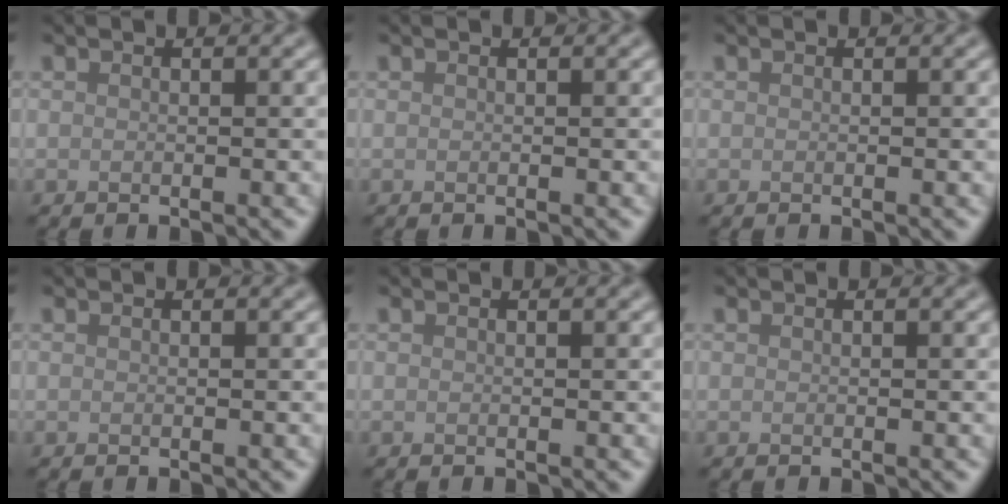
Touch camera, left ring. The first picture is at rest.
{"total": 0.0}
{"total": 0.0}
{"total": 0.0}
{"total": 0.0}
{"total": 0.0}